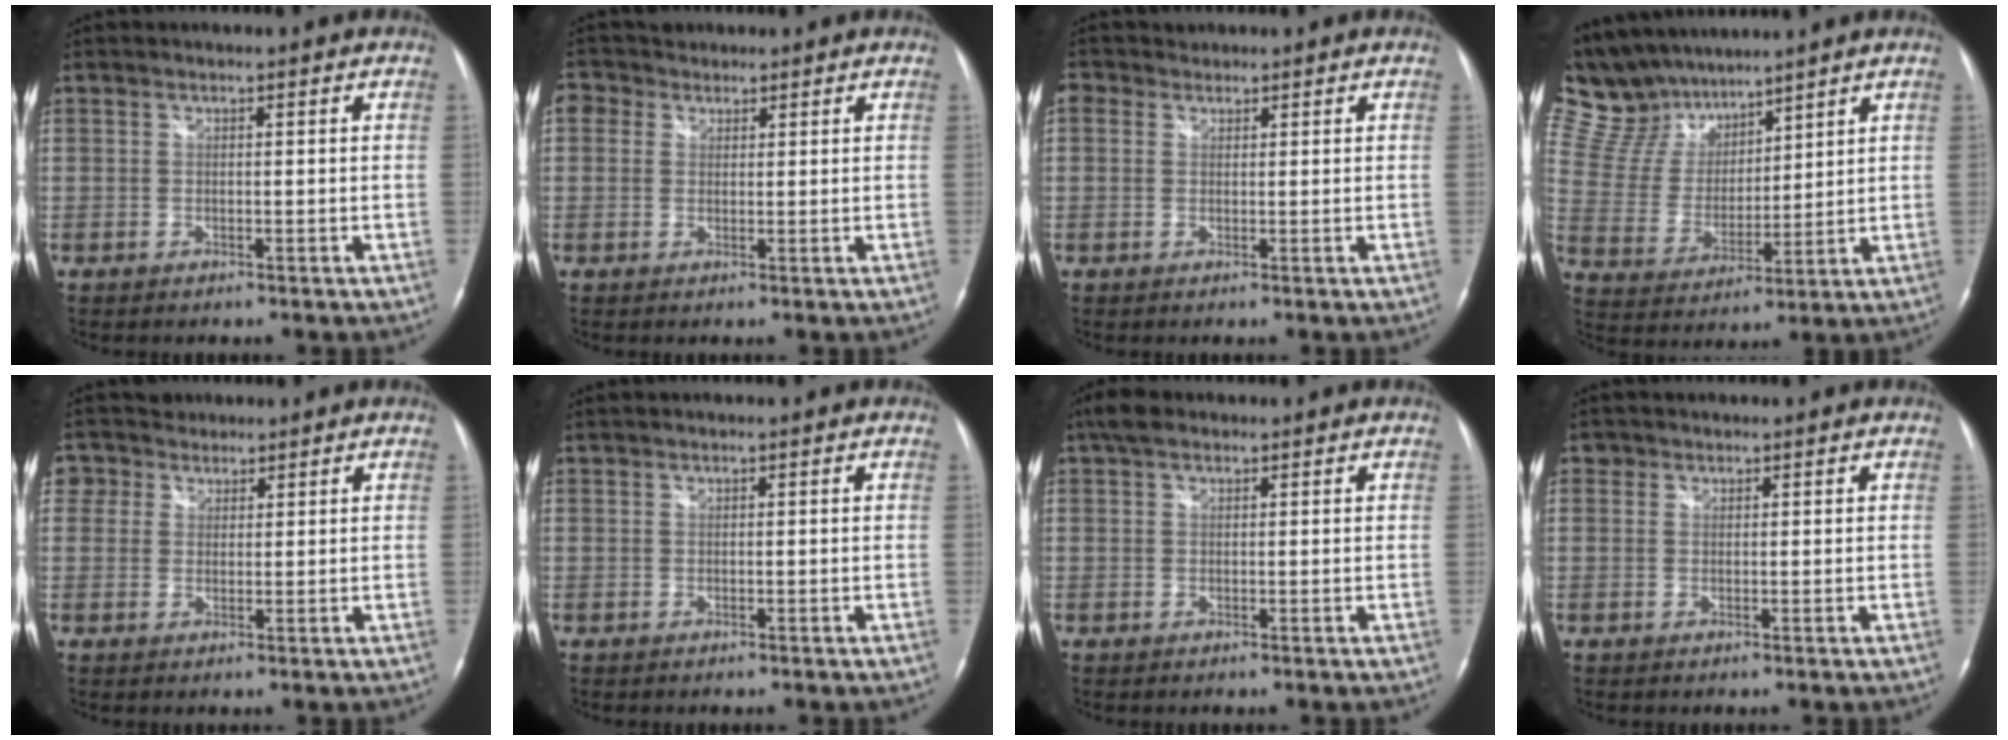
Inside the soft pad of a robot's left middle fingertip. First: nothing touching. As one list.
[{"total": 3.1, "force": [1.7, 2.6, 0.4], "torque": [-0.013, 0.018, 0.027]}, {"total": 2.5, "force": [1.3, 2.1, 0.4], "torque": [-0.011, 0.013, 0.023]}, {"total": 12.3, "force": [11.0, 4.5, 2.9], "torque": [-0.077, 0.025, 0.225]}, {"total": 3.5, "force": [2.3, 2.5, -0.6], "torque": [0.016, 0.013, 0.035]}, {"total": 0.0}, {"total": 3.1, "force": [2.1, 1.5, 1.6], "torque": [-0.036, 0.017, 0.037]}, {"total": 0.9, "force": [0.6, 0.8, -0.1], "torque": [0.010, -0.004, 0.005]}]